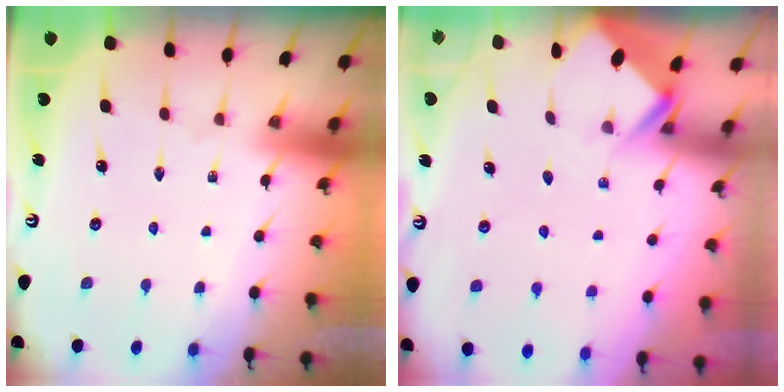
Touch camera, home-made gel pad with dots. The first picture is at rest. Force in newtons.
{"total": 2.8, "press": 2.8, "slide": 0.2}